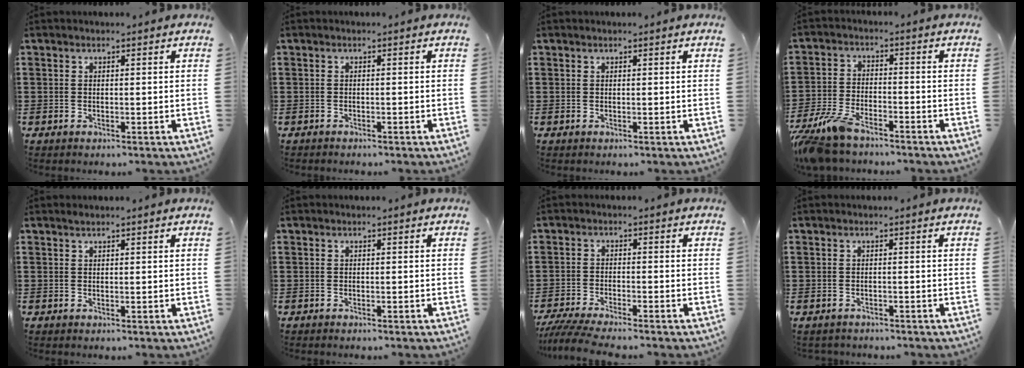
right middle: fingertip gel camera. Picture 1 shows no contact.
{"total": 0.5, "force": [-0.5, 0.1, 0.0], "torque": [-0.001, 0.001, -0.012]}
{"total": 0.0}
{"total": 6.9, "force": [-5.7, 1.9, 3.4], "torque": [-0.093, -0.004, -0.116]}
{"total": 0.5, "force": [0.5, -0.1, 0.2], "torque": [-0.004, -0.003, 0.009]}
{"total": 0.0}
{"total": 3.2, "force": [-2.8, -0.1, 1.5], "torque": [-0.040, -0.012, -0.060]}
{"total": 0.8, "force": [-0.7, 0.2, -0.1], "torque": [0.000, 0.001, -0.016]}